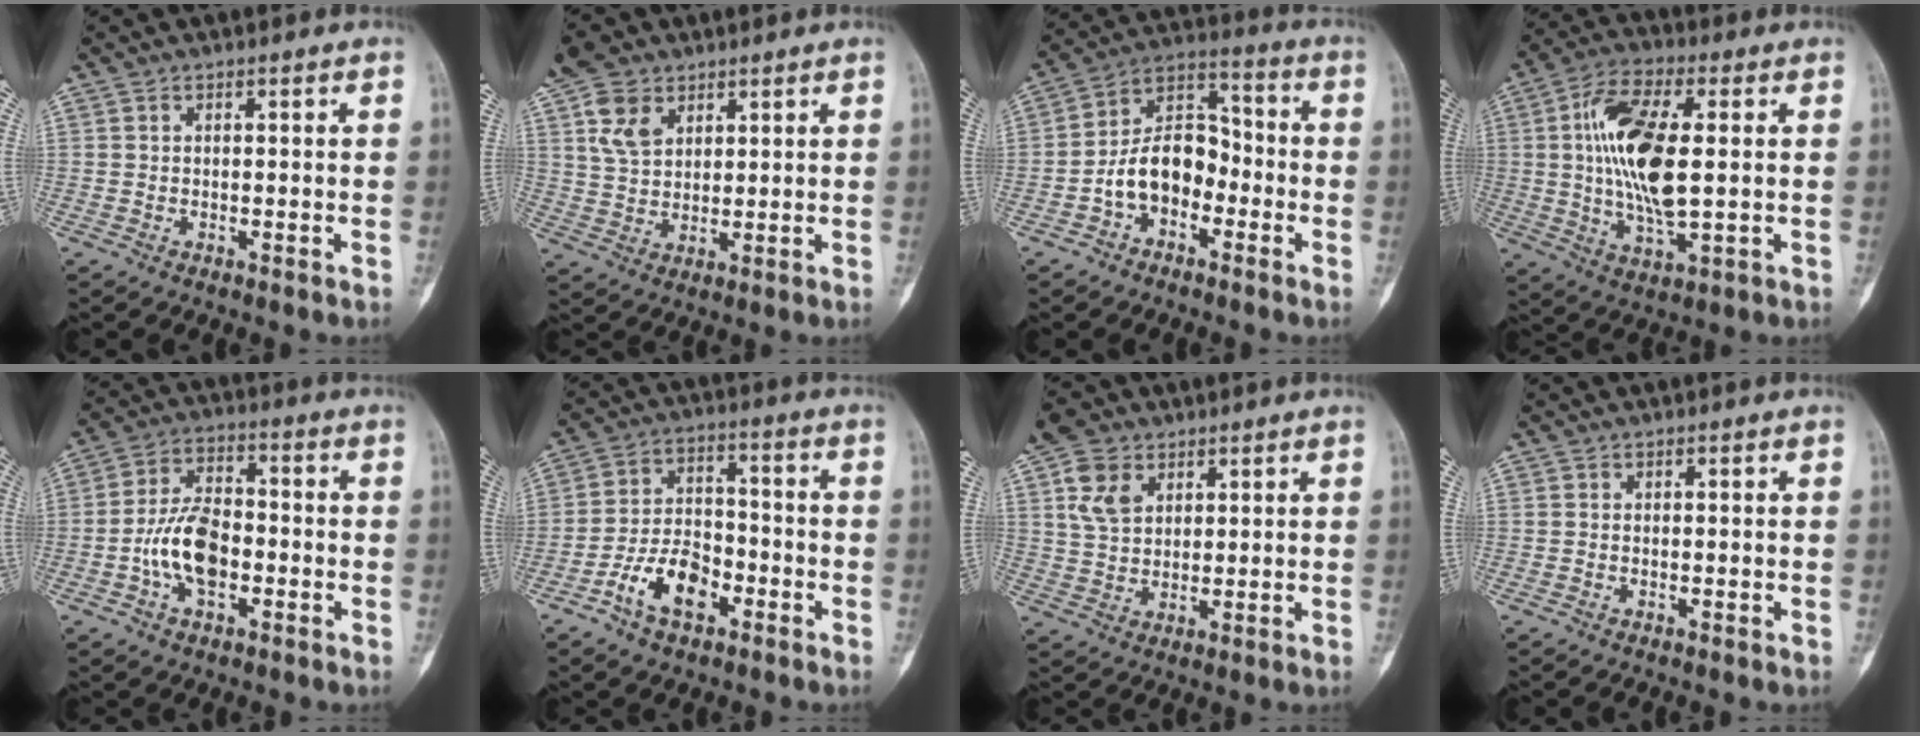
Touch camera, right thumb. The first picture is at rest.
{"total": 8.4, "force": [4.4, 5.7, 4.4], "torque": [-0.071, -0.008, 0.088]}
{"total": 11.2, "force": [-3.7, 7.6, 7.4], "torque": [-0.107, 0.050, -0.079]}
{"total": 15.8, "force": [1.4, 6.4, 14.4], "torque": [-0.279, -0.002, 0.024]}
{"total": 10.8, "force": [-2.7, 6.1, 8.4], "torque": [-0.146, 0.025, -0.057]}
{"total": 10.4, "force": [-5.1, 5.9, 6.8], "torque": [-0.107, 0.034, -0.094]}
{"total": 7.7, "force": [3.4, 5.6, 4.1], "torque": [-0.065, -0.003, 0.068]}
{"total": 0.0}